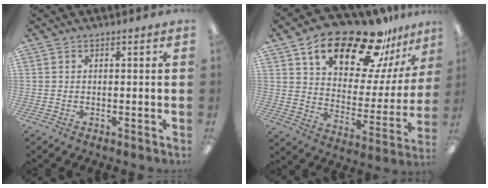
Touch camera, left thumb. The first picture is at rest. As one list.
[{"total": 23.2, "force": [16.6, 9.9, 12.8], "torque": [-0.198, -0.102, 0.280]}]